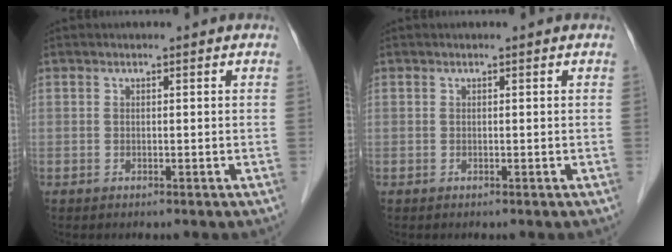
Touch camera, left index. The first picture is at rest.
{"total": 0.0}